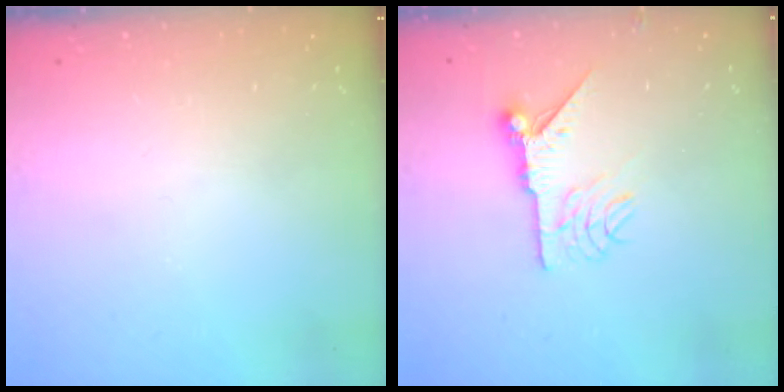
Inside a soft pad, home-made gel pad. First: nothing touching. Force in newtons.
{"total": 11.4, "press": 11.4, "slide": 0.8}